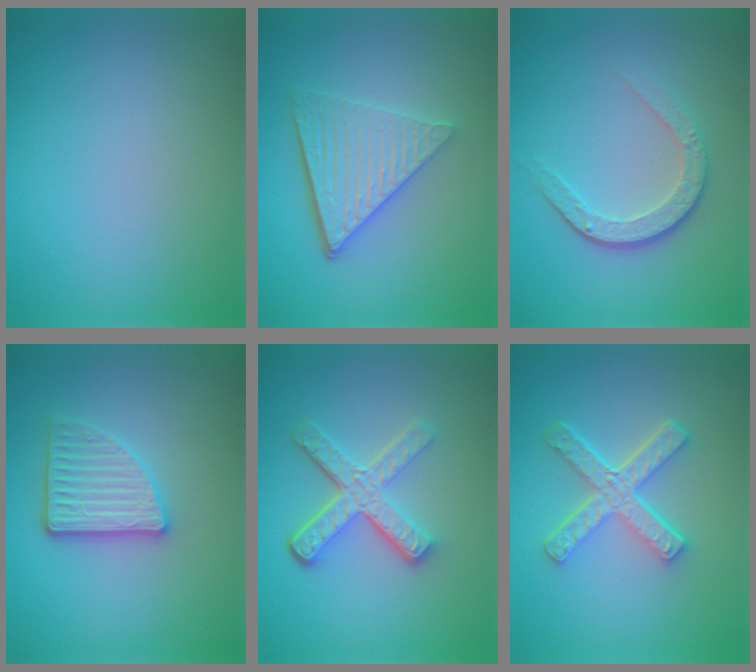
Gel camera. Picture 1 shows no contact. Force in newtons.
{"total": 5.7, "press": 3.9, "slide": 4.1}
{"total": 3.5, "press": 2.7, "slide": 2.3}
{"total": 3.6, "press": 3.1, "slide": 1.7}
{"total": 5.1, "press": 3.5, "slide": 3.7}
{"total": 4.9, "press": 3.5, "slide": 3.4}